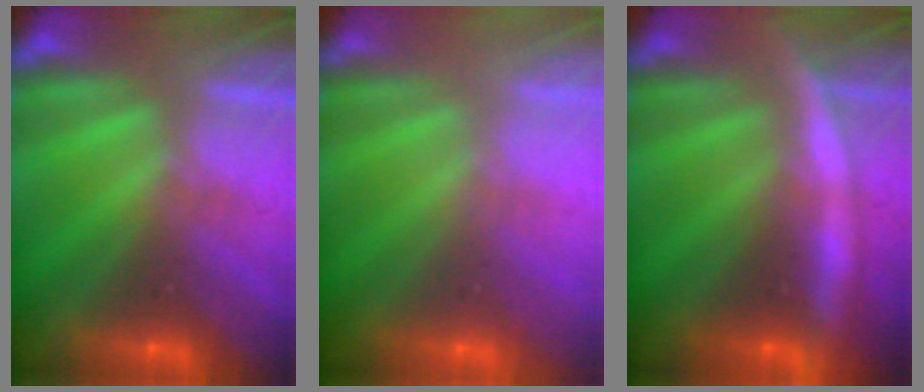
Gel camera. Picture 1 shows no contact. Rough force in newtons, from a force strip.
{"total": 2.5}
{"total": 7.5}